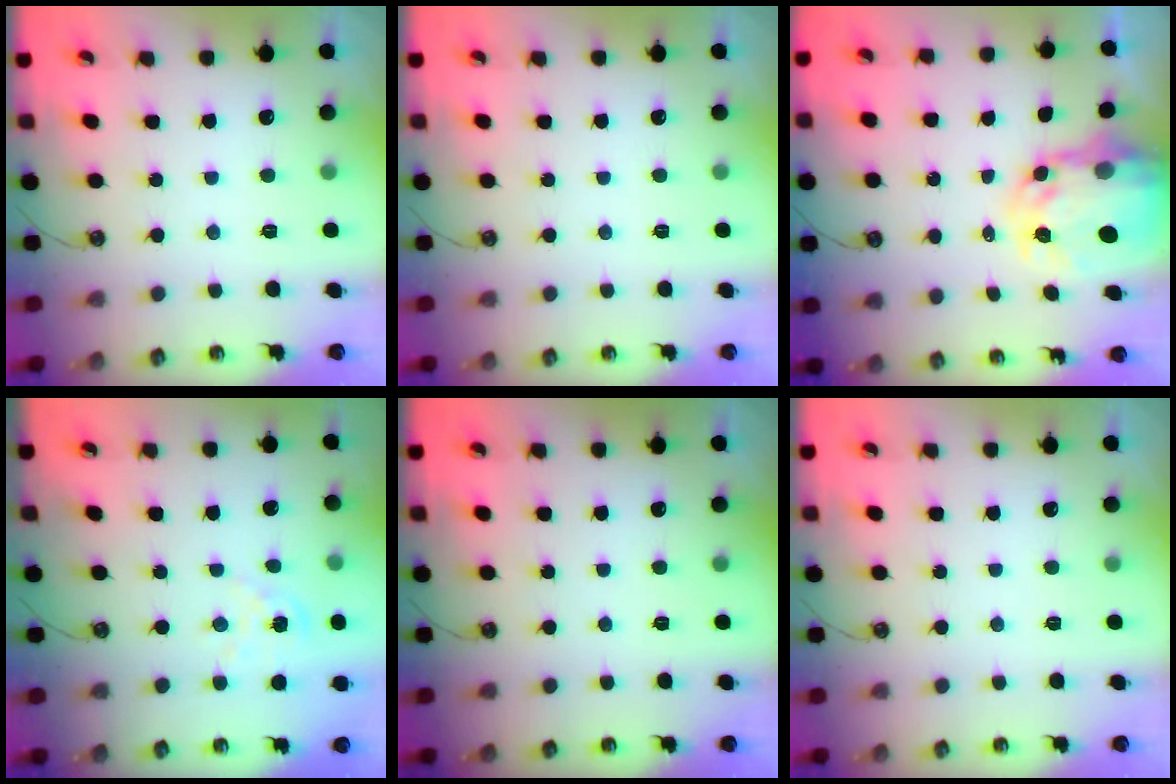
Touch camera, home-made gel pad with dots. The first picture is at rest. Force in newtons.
{"total": 0.0}
{"total": 7.6, "press": 7.6, "slide": 0.7}
{"total": 2.3, "press": 2.3, "slide": 0.3}
{"total": 0.0}
{"total": 0.0}